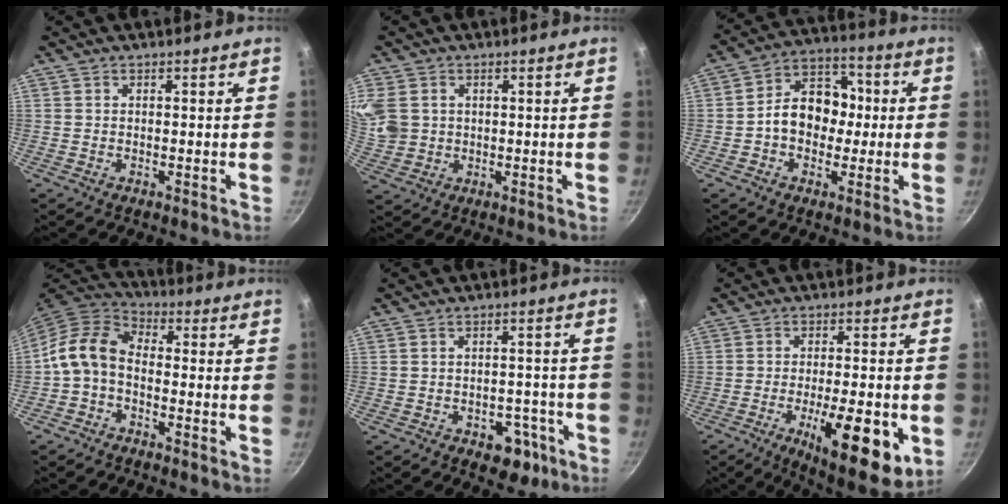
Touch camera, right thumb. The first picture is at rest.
{"total": 12.1, "force": [2.5, 10.1, 6.2], "torque": [-0.169, 0.013, 0.065]}
{"total": 12.3, "force": [-0.6, 9.2, 8.1], "torque": [-0.096, 0.039, -0.019]}
{"total": 9.5, "force": [-1.7, 6.7, 6.5], "torque": [-0.121, 0.035, -0.049]}
{"total": 6.2, "force": [-3.3, 4.0, 3.5], "torque": [-0.019, 0.030, -0.039]}
{"total": 16.2, "force": [-5.1, 5.2, 14.5], "torque": [-0.195, -0.007, -0.064]}